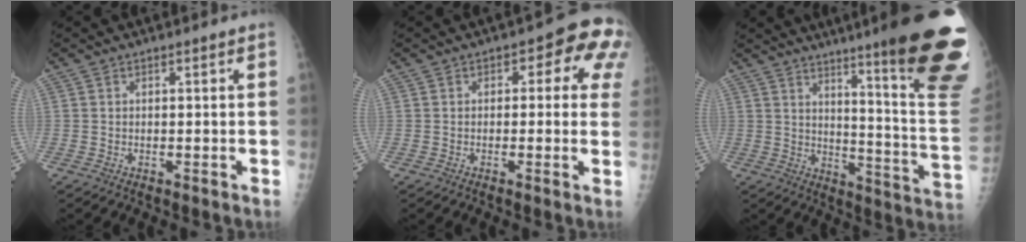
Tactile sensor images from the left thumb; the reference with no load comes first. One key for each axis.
{"total": 9.1, "fx": 2.6, "fy": 4.7, "fz": 7.3, "tx": -0.034, "ty": 0.012, "tz": 0.017}
{"total": 26.6, "fx": 16.6, "fy": 2.2, "fz": 20.6, "tx": -0.208, "ty": -0.100, "tz": 0.226}